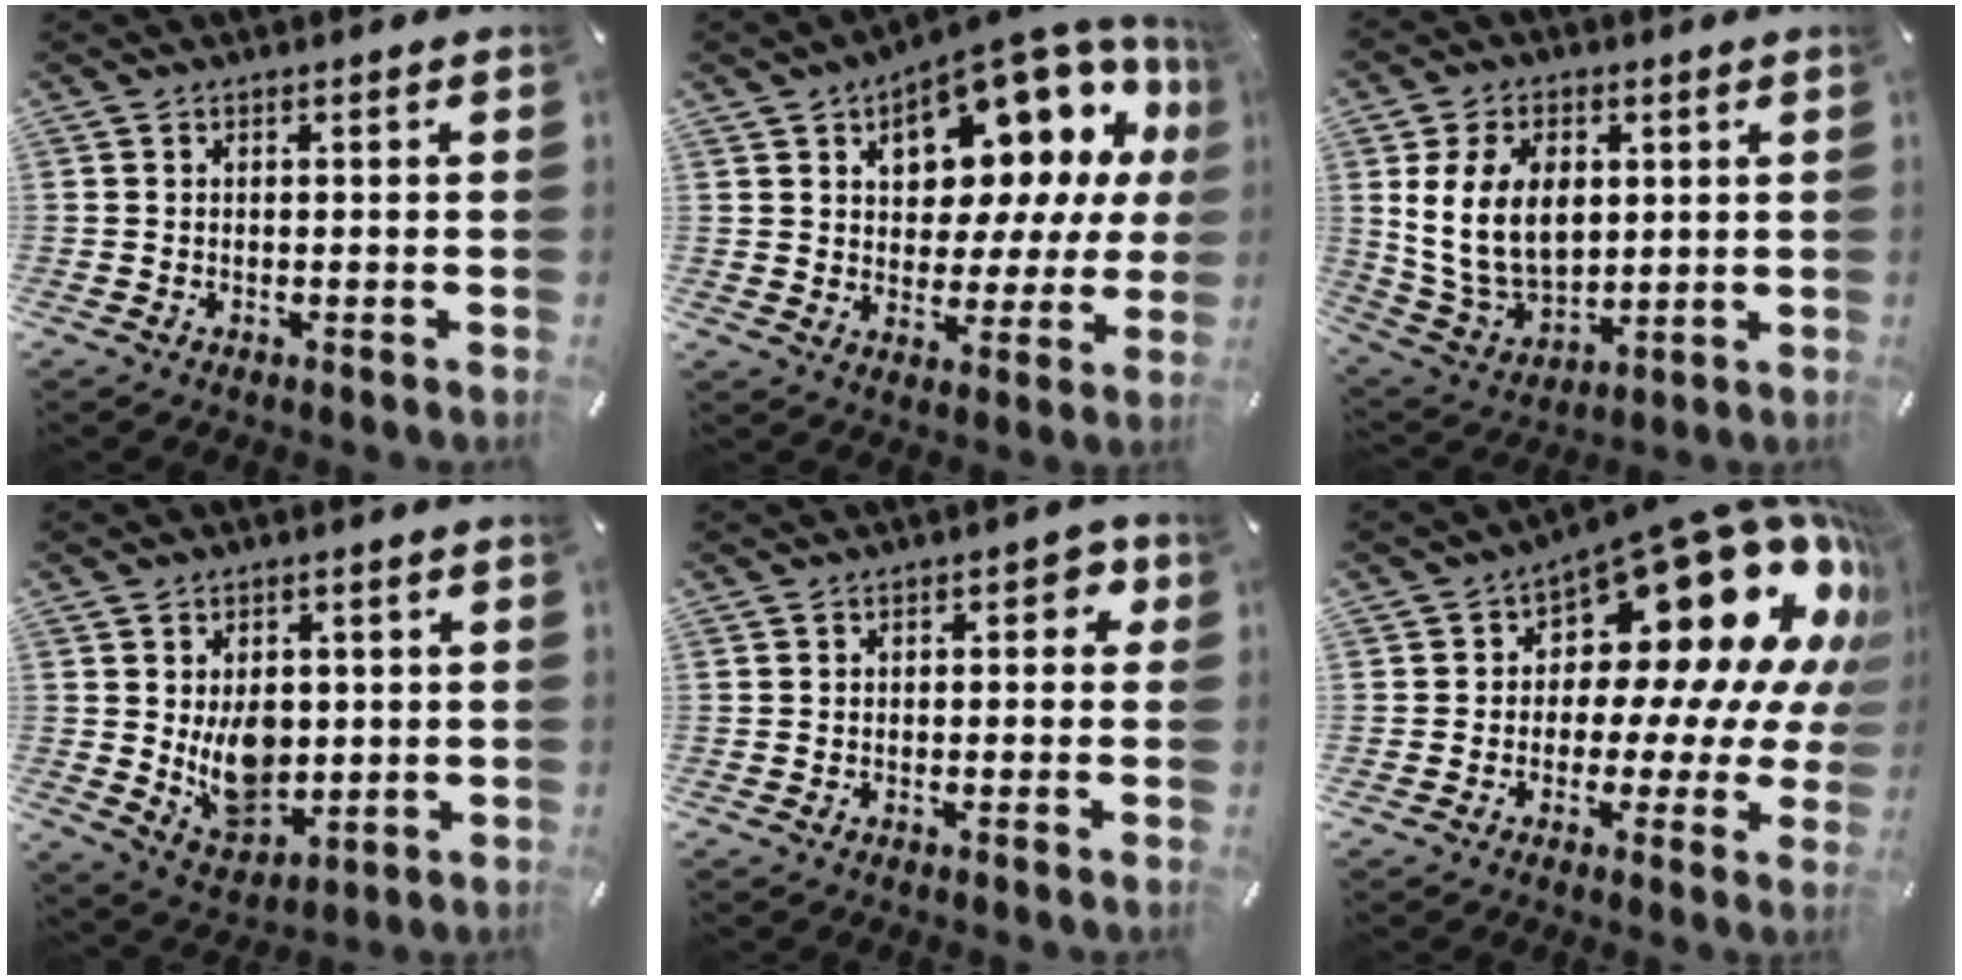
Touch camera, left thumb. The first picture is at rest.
{"total": 14.0, "force": [8.7, 8.2, 7.4], "torque": [-0.095, -0.082, 0.148]}
{"total": 14.3, "force": [3.1, 10.5, 9.3], "torque": [-0.201, -0.002, 0.056]}
{"total": 10.5, "force": [0.5, 8.2, 6.5], "torque": [-0.086, -0.007, 0.011]}
{"total": 2.6, "force": [-0.2, 1.8, 1.9], "torque": [-0.021, 0.006, -0.010]}
{"total": 21.4, "force": [9.8, 10.9, 15.6], "torque": [-0.227, -0.087, 0.162]}